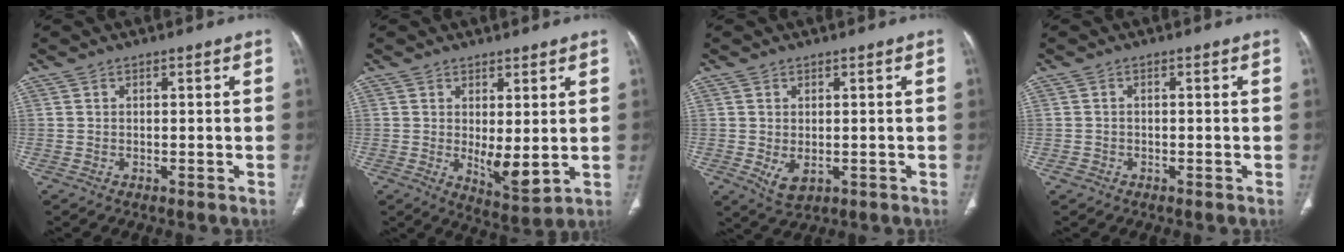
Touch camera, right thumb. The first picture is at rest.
{"total": 6.3, "force": [0.3, 2.3, 5.9], "torque": [-0.086, -0.023, 0.016]}
{"total": 3.7, "force": [-0.6, 2.3, 2.8], "torque": [-0.050, -0.007, 0.003]}
{"total": 1.1, "force": [-0.6, 0.9, 0.2], "torque": [-0.004, 0.004, -0.013]}